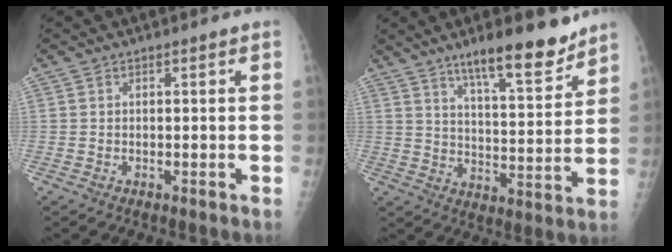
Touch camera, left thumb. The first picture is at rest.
{"total": 14.2, "force": [10.7, 3.0, 8.9], "torque": [-0.108, -0.072, 0.175]}